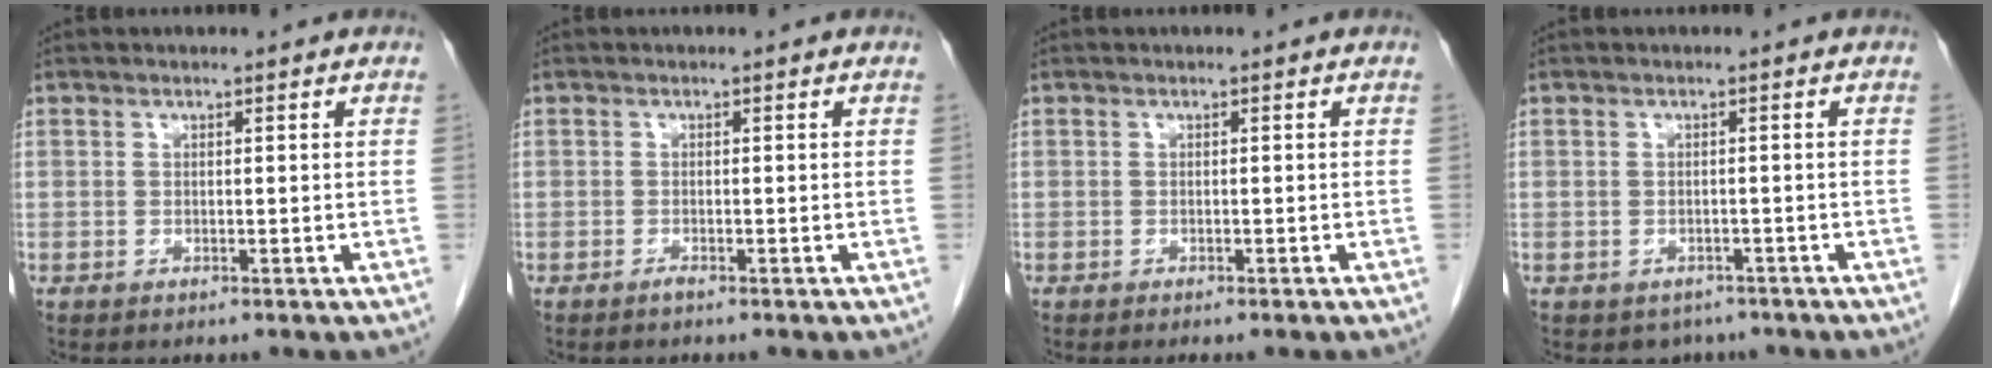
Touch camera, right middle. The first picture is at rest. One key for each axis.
{"total": 0.6, "fx": -0.5, "fy": -0.1, "fz": 0.3, "tx": -0.007, "ty": 0.000, "tz": -0.009}
{"total": 1.6, "fx": -1.3, "fy": -0.1, "fz": 0.9, "tx": -0.013, "ty": 0.000, "tz": -0.015}
{"total": 2.9, "fx": -2.2, "fy": 1.9, "fz": 0.5, "tx": -0.005, "ty": 0.005, "tz": -0.026}